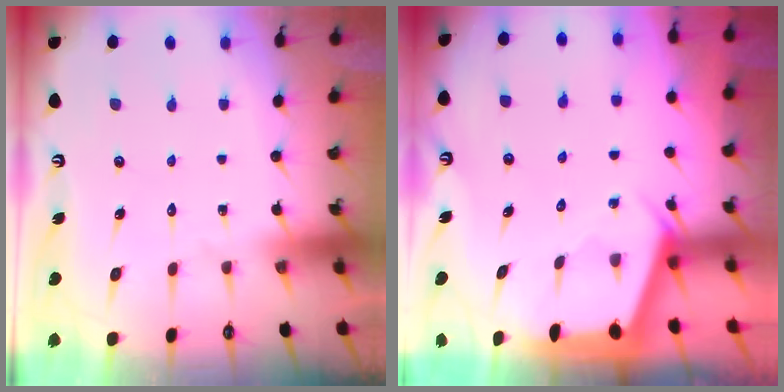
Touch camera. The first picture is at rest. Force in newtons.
{"total": 2.4, "press": 2.3, "slide": 0.3}